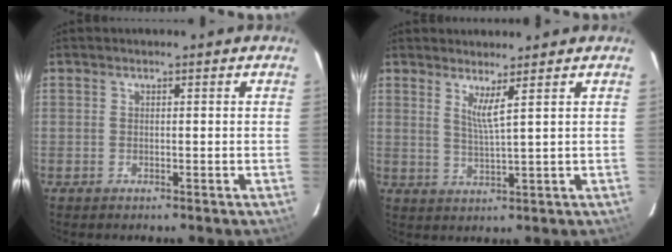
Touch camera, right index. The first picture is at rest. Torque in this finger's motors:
{"motor_torque": [0.02, 0.07, 0.19, 0.03]}